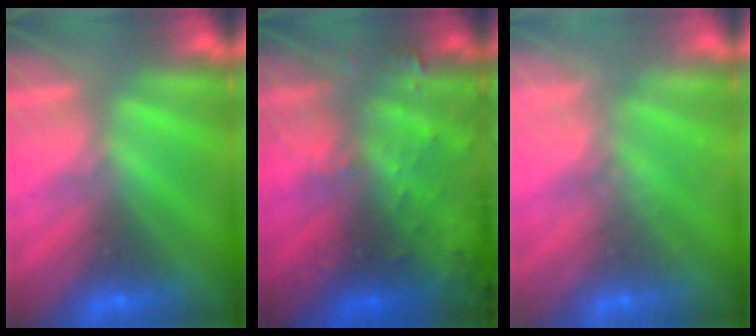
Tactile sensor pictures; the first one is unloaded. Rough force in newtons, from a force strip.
{"total": 8.0}
{"total": 1.8}